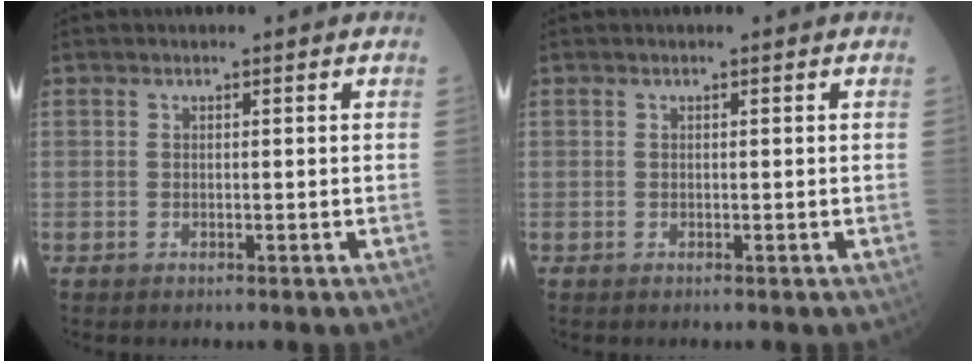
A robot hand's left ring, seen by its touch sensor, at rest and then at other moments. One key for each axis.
{"total": 0.0}